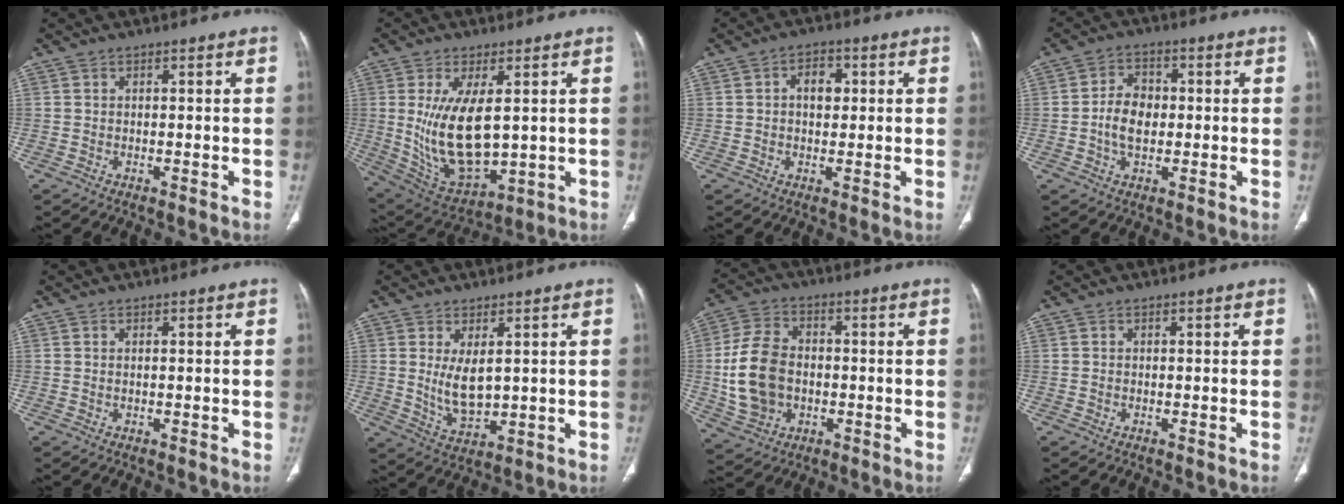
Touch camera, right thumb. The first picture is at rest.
{"total": 15.9, "force": [1.6, 7.7, 13.9], "torque": [-0.251, -0.022, 0.057]}
{"total": 4.8, "force": [0.7, 3.2, 3.4], "torque": [-0.039, 0.007, 0.009]}
{"total": 6.5, "force": [-0.5, 4.4, 4.7], "torque": [-0.078, 0.012, -0.013]}
{"total": 0.0}
{"total": 7.0, "force": [1.4, 3.5, 5.9], "torque": [-0.100, -0.024, 0.043]}
{"total": 13.4, "force": [-1.1, 9.9, 9.0], "torque": [-0.165, 0.015, -0.014]}
{"total": 0.0}